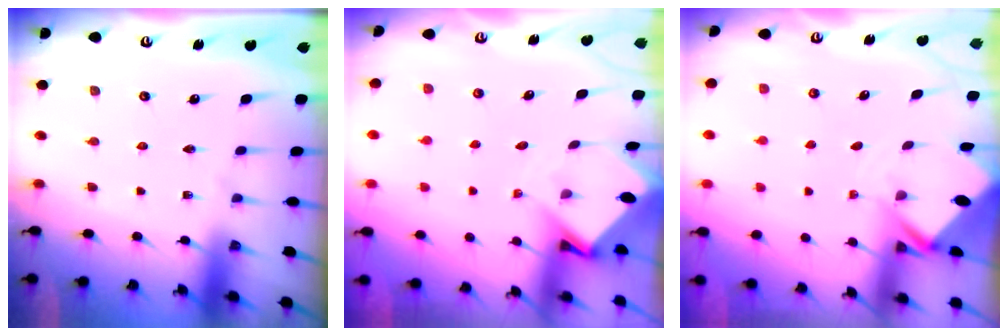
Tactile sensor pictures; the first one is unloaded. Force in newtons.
{"total": 3.4, "press": 3.4, "slide": 0.3}
{"total": 3.1, "press": 3.1, "slide": 0.2}